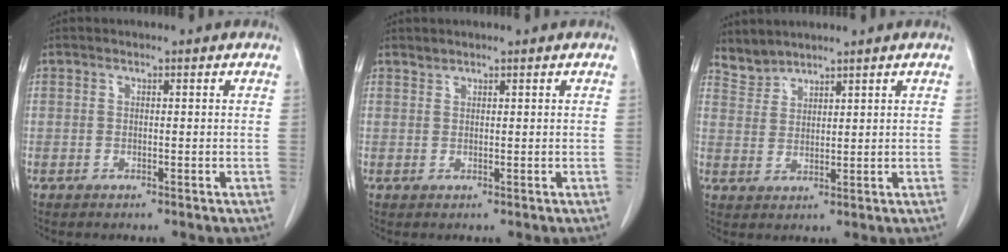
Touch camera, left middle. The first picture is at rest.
{"total": 0.7, "force": [0.7, 0.0, -0.1], "torque": [-0.001, -0.001, 0.013]}
{"total": 3.2, "force": [3.1, 0.5, -0.5], "torque": [0.005, 0.007, 0.070]}